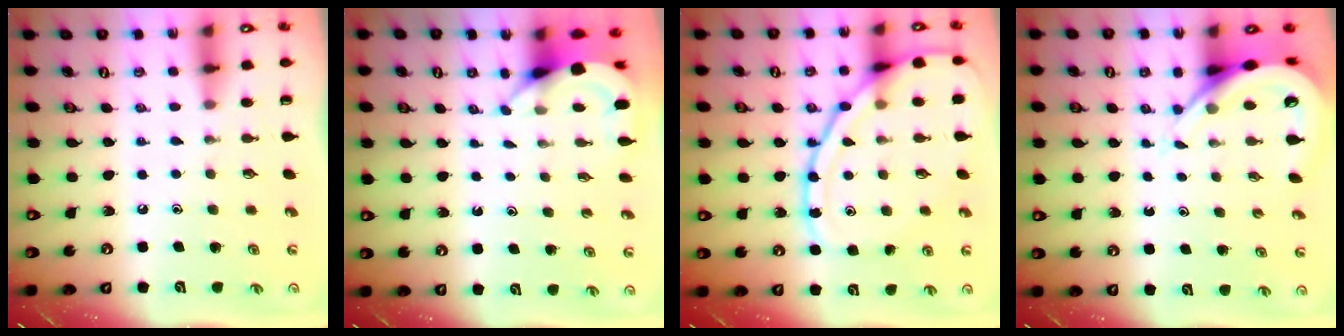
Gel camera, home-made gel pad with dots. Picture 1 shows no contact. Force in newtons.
{"total": 3.7, "press": 3.7, "slide": 0.2}
{"total": 16.2, "press": 16.2, "slide": 1.4}
{"total": 6.3, "press": 6.3, "slide": 0.6}